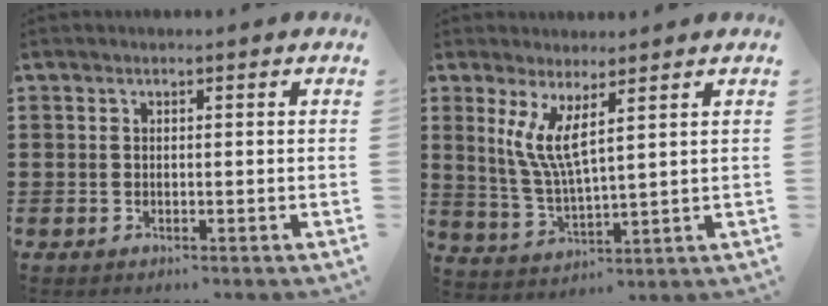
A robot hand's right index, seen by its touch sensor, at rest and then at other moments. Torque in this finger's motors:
{"motor_torque": [0.40, 0.28, 0.22, 0.15]}